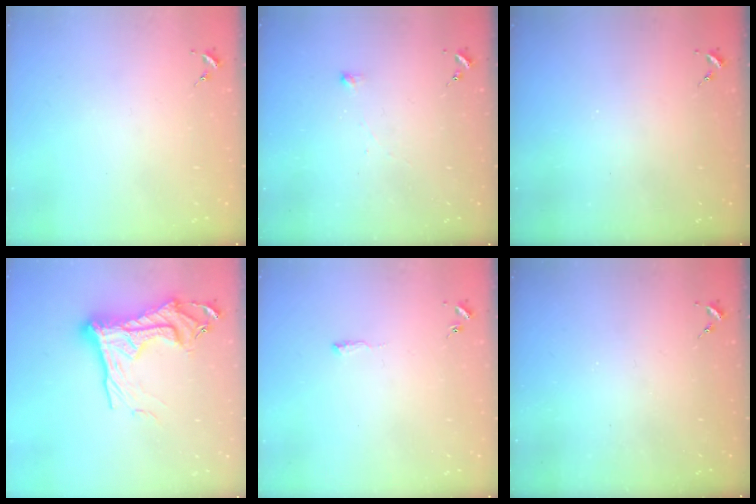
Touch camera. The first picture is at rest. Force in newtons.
{"total": 2.6, "press": 2.6, "slide": 0.1}
{"total": 0.0}
{"total": 20.6, "press": 20.5, "slide": 2.0}
{"total": 4.1, "press": 4.1, "slide": 0.5}
{"total": 0.0}